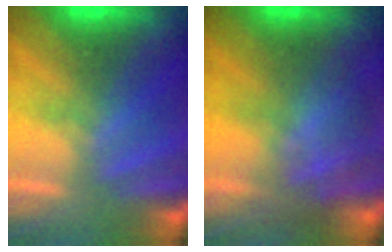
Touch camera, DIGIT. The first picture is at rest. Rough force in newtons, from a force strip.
{"total": 2.9}